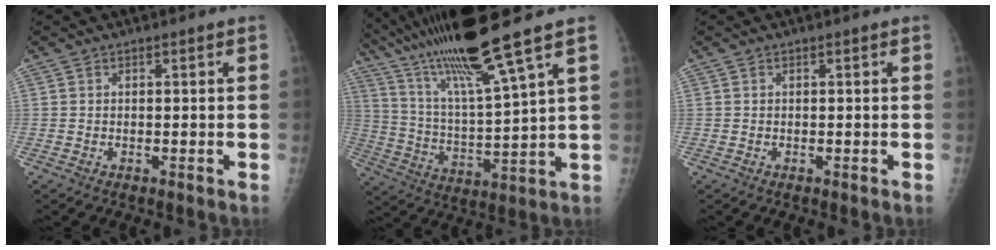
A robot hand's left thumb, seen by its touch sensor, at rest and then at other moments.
{"total": 18.0, "force": [13.0, -0.5, 12.4], "torque": [-0.220, -0.050, 0.242]}
{"total": 0.0}